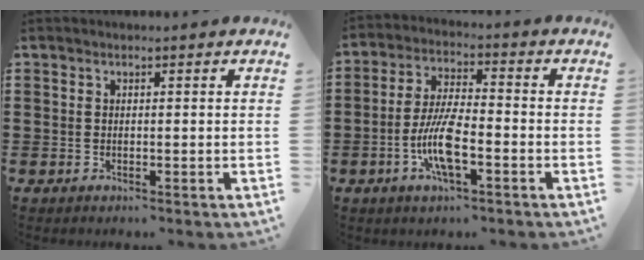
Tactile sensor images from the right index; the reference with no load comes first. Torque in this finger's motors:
{"motor_torque": [2.14, 0.00, 0.31, 0.21]}